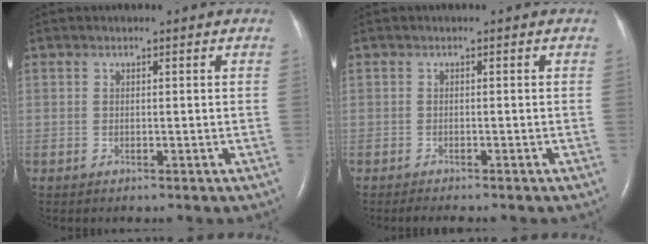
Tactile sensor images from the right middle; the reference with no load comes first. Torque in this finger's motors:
{"motor_torque": [0.26, -0.24, -0.01, 0.01]}